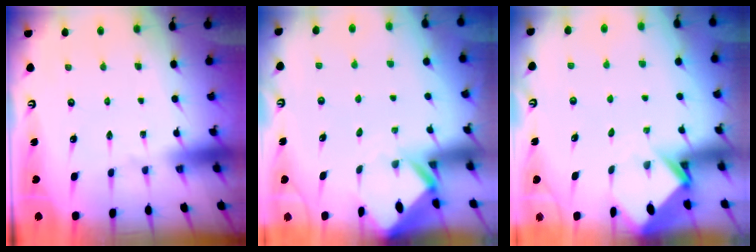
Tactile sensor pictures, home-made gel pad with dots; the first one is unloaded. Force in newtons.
{"total": 2.8, "press": 2.8, "slide": 0.2}
{"total": 3.9, "press": 3.9, "slide": 0.1}